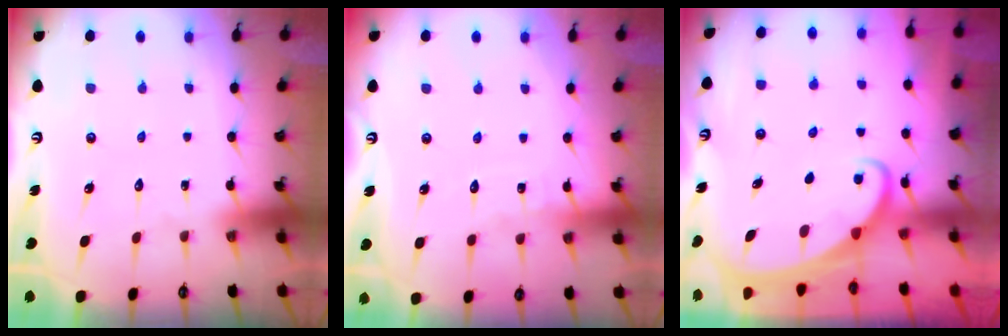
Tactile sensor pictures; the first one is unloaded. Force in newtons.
{"total": 3.0, "press": 3.0, "slide": 0.3}
{"total": 2.4, "press": 2.4, "slide": 0.3}